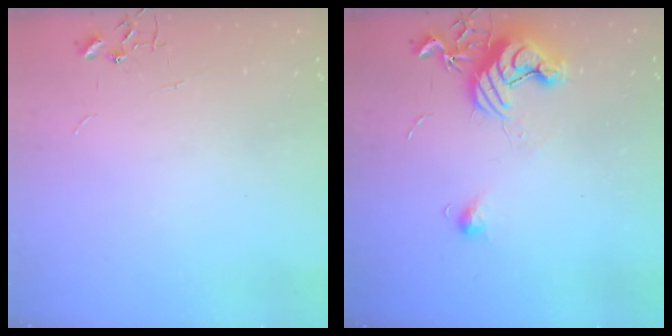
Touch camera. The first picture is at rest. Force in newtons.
{"total": 11.2, "press": 11.1, "slide": 1.0}